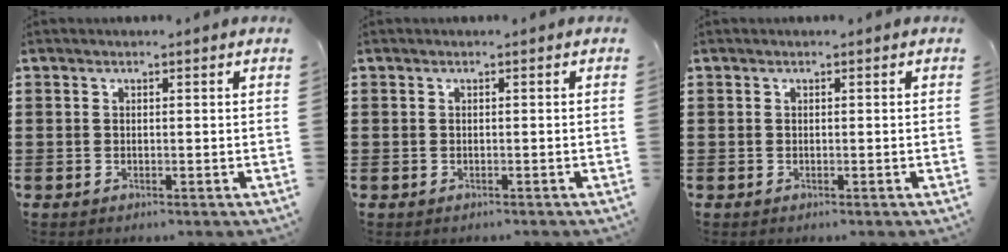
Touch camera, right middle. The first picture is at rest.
{"total": 0.0}
{"total": 0.0}